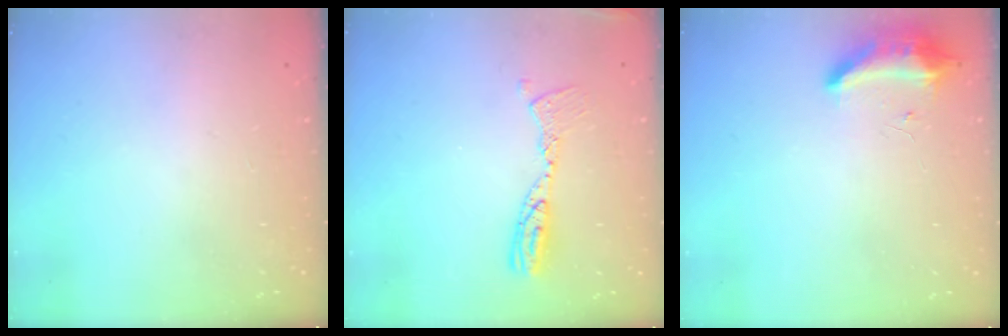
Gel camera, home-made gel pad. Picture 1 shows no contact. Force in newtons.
{"total": 10.5, "press": 10.5, "slide": 1.0}
{"total": 18.4, "press": 10.9, "slide": 14.8}